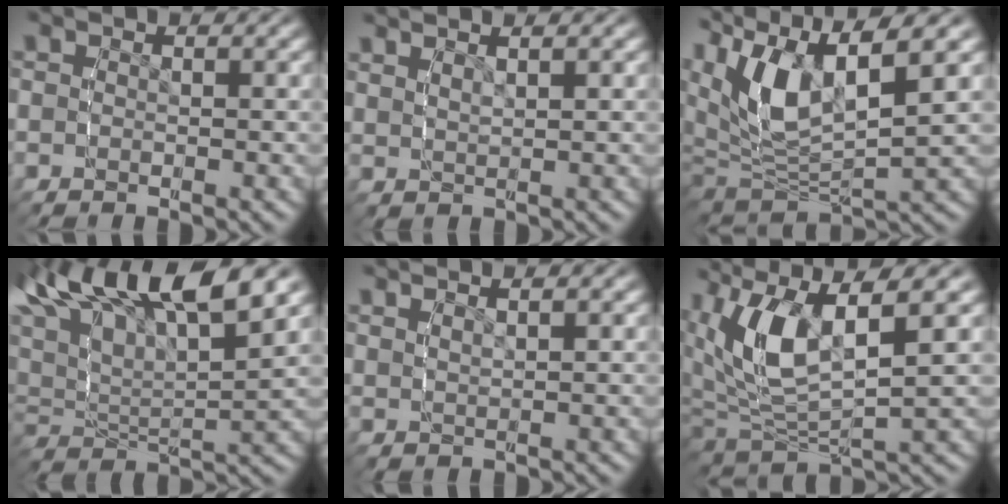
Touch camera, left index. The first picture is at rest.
{"total": 3.1, "force": [2.1, 1.3, 1.9], "torque": [-0.032, 0.006, 0.036]}
{"total": 10.8, "force": [2.2, 7.0, 7.9], "torque": [-0.182, -0.009, 0.035]}
{"total": 11.6, "force": [4.3, 7.6, 7.7], "torque": [-0.176, -0.006, 0.063]}
{"total": 2.8, "force": [2.0, 1.1, 1.6], "torque": [-0.028, 0.005, 0.035]}
{"total": 8.0, "force": [1.4, 4.7, 6.3], "torque": [-0.158, -0.013, 0.028]}